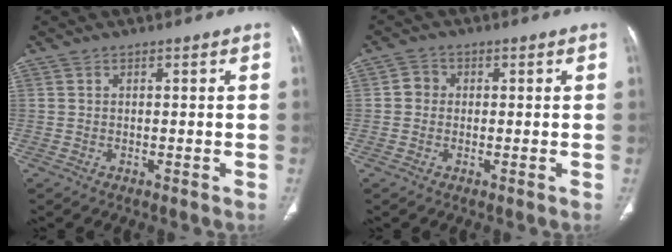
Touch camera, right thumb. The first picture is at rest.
{"total": 2.5, "force": [0.0, 2.3, 0.9], "torque": [-0.002, 0.006, -0.007]}